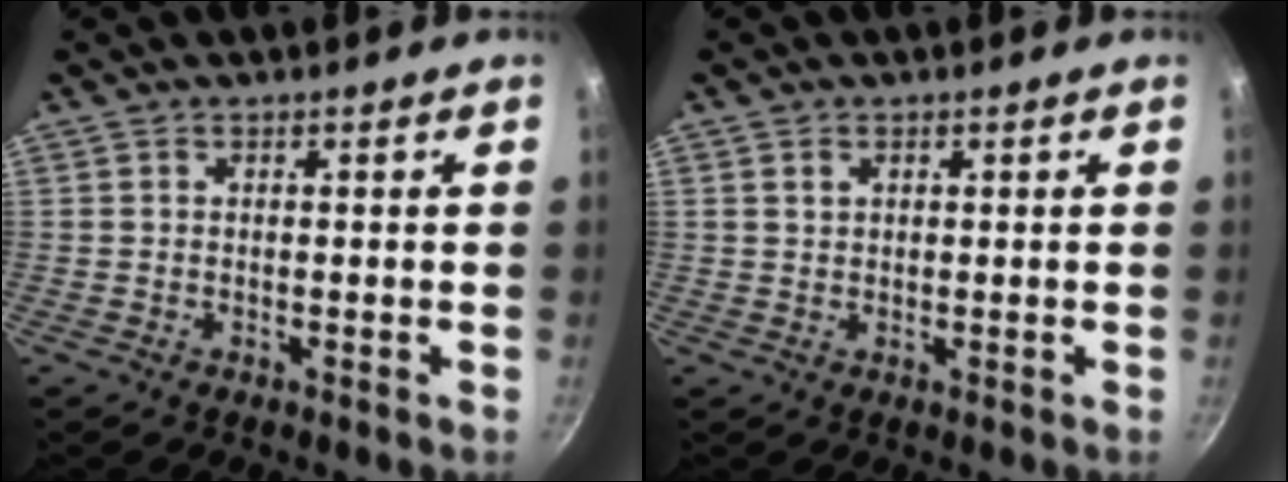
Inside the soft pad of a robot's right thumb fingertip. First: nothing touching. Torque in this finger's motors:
{"motor_torque": [-0.68, 0.07, -0.28, 0.23, 0.07]}